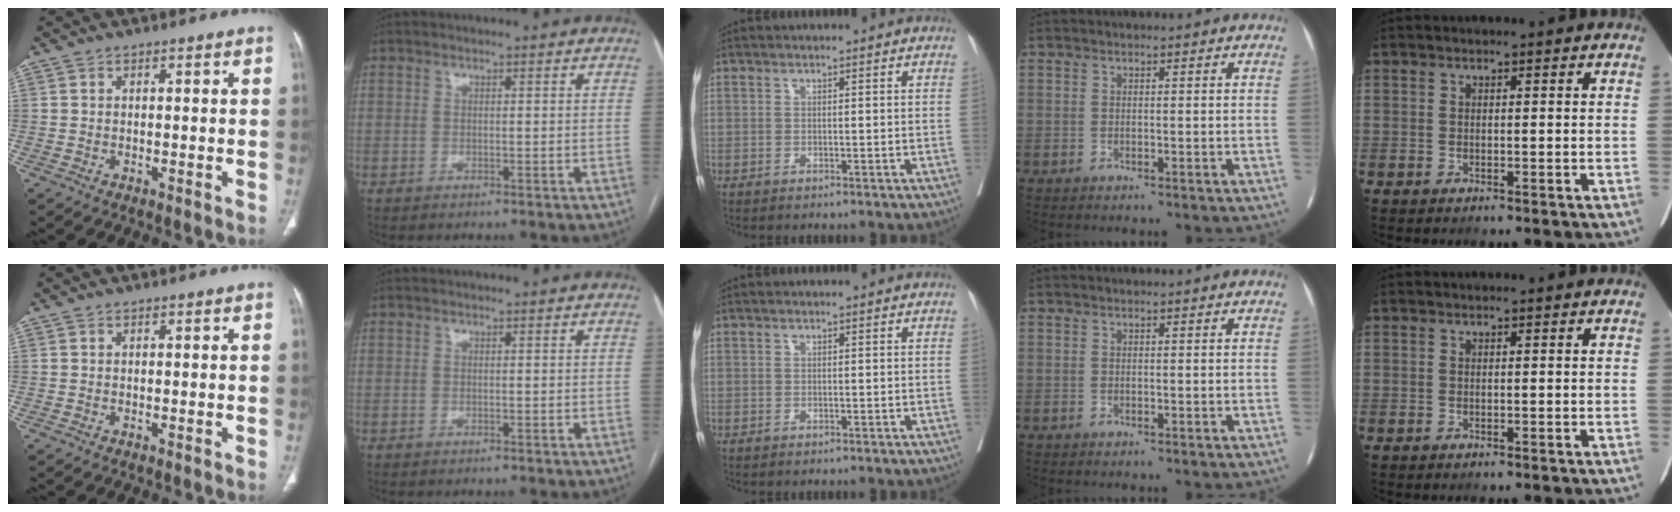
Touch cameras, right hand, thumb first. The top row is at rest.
{}